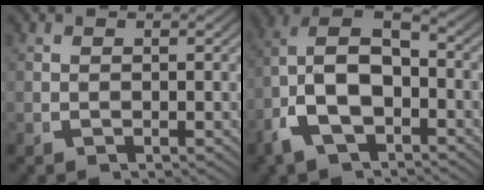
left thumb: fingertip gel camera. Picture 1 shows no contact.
{"total": 9.6, "force": [-0.9, 6.7, 6.7], "torque": [-0.156, -0.022, -0.012]}